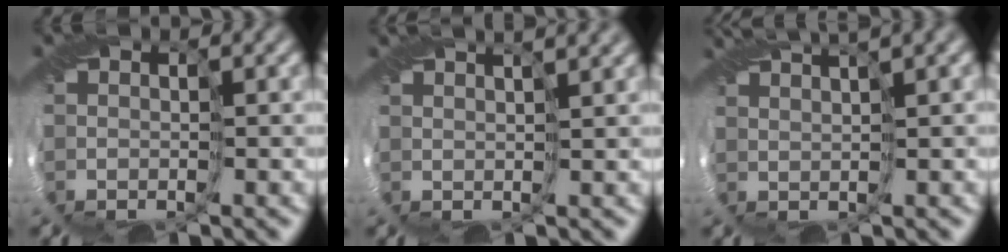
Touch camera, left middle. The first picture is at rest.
{"total": 4.3, "force": [3.2, 1.1, 2.7], "torque": [-0.029, 0.021, 0.024]}
{"total": 4.1, "force": [2.9, 0.3, 2.8], "torque": [-0.054, 0.013, 0.050]}